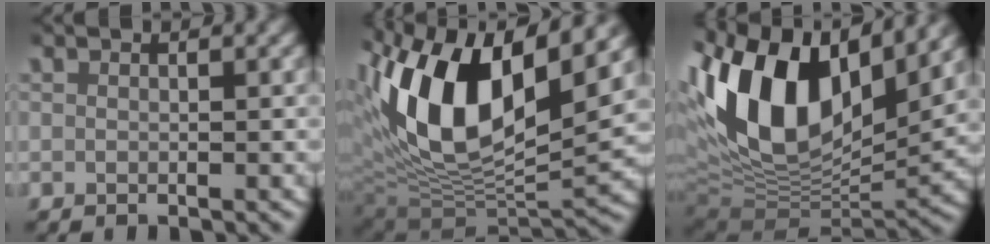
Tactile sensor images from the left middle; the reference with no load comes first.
{"total": 16.1, "force": [3.2, 9.1, 12.9], "torque": [-0.240, -0.007, 0.053]}
{"total": 17.6, "force": [4.1, 10.2, 13.7], "torque": [-0.271, -0.004, 0.069]}